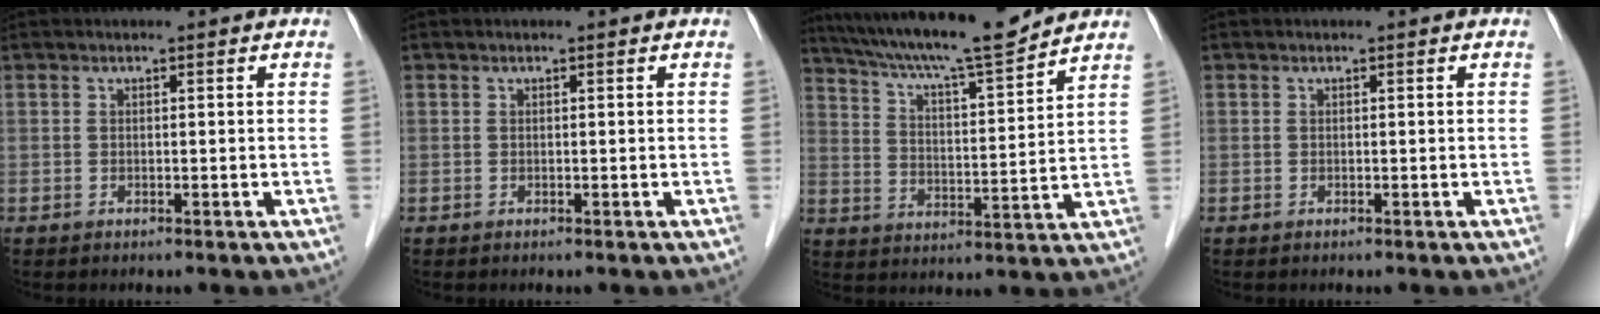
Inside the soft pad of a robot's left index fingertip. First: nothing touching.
{"total": 0.0}
{"total": 15.4, "force": [13.7, 0.0, 7.0], "torque": [-0.121, -0.001, 0.217]}
{"total": 0.0}